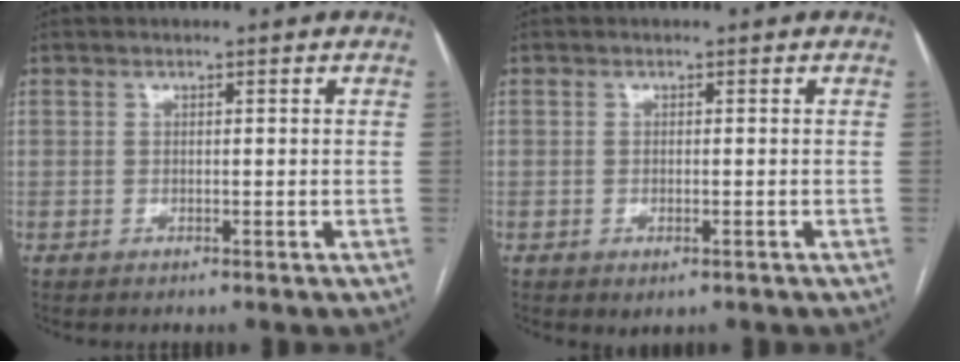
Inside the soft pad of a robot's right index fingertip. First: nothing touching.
{"total": 1.5, "force": [-0.7, 0.6, 1.2], "torque": [-0.016, -0.003, -0.003]}